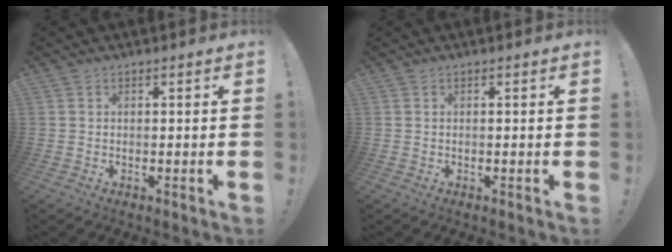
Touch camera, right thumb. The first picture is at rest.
{"total": 0.7, "force": [0.1, -0.4, 0.6], "torque": [-0.006, -0.004, -0.001]}